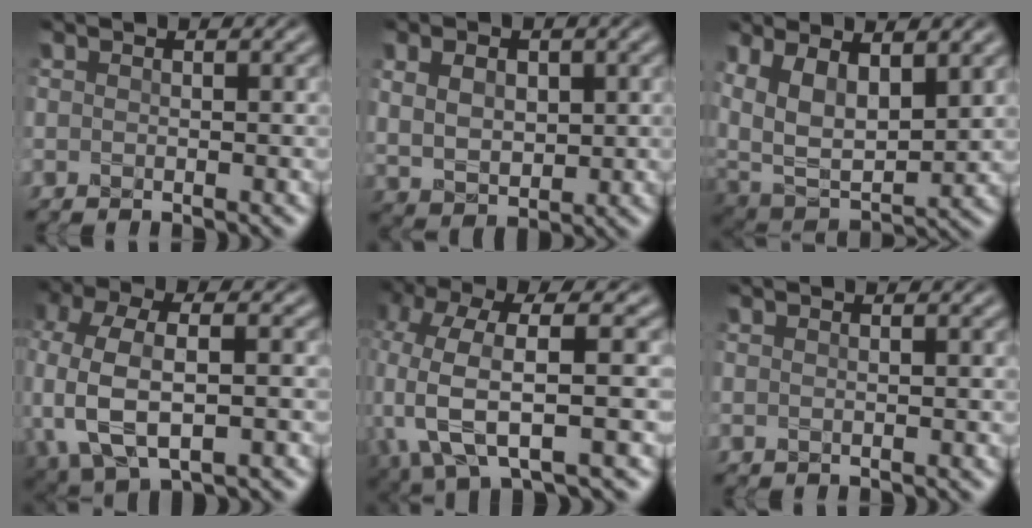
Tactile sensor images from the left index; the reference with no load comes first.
{"total": 4.0, "force": [1.3, 2.8, 2.6], "torque": [-0.050, 0.003, 0.025]}
{"total": 8.2, "force": [3.1, 4.4, 6.2], "torque": [-0.129, -0.006, 0.054]}
{"total": 8.3, "force": [-1.5, 5.0, 6.5], "torque": [-0.152, -0.005, -0.027]}
{"total": 7.9, "force": [-1.1, 3.1, 7.2], "torque": [-0.159, -0.005, -0.024]}
{"total": 0.0}